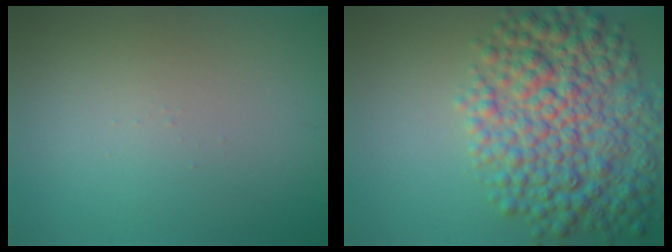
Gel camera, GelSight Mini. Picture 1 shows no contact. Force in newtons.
{"total": 9.5, "press": 9.5, "slide": 0.1}